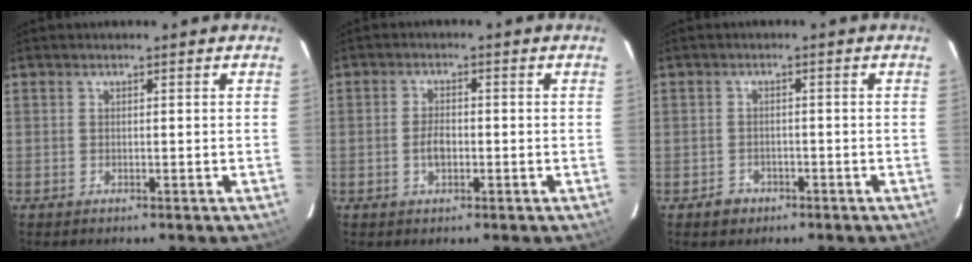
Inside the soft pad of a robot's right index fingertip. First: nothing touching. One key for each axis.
{"total": 3.2, "fx": -0.9, "fy": 1.6, "fz": 2.6, "tx": -0.050, "ty": 0.001, "tz": -0.014}
{"total": 3.2, "fx": -1.6, "fy": 2.7, "fz": 0.2, "tx": -0.011, "ty": 0.008, "tz": -0.022}